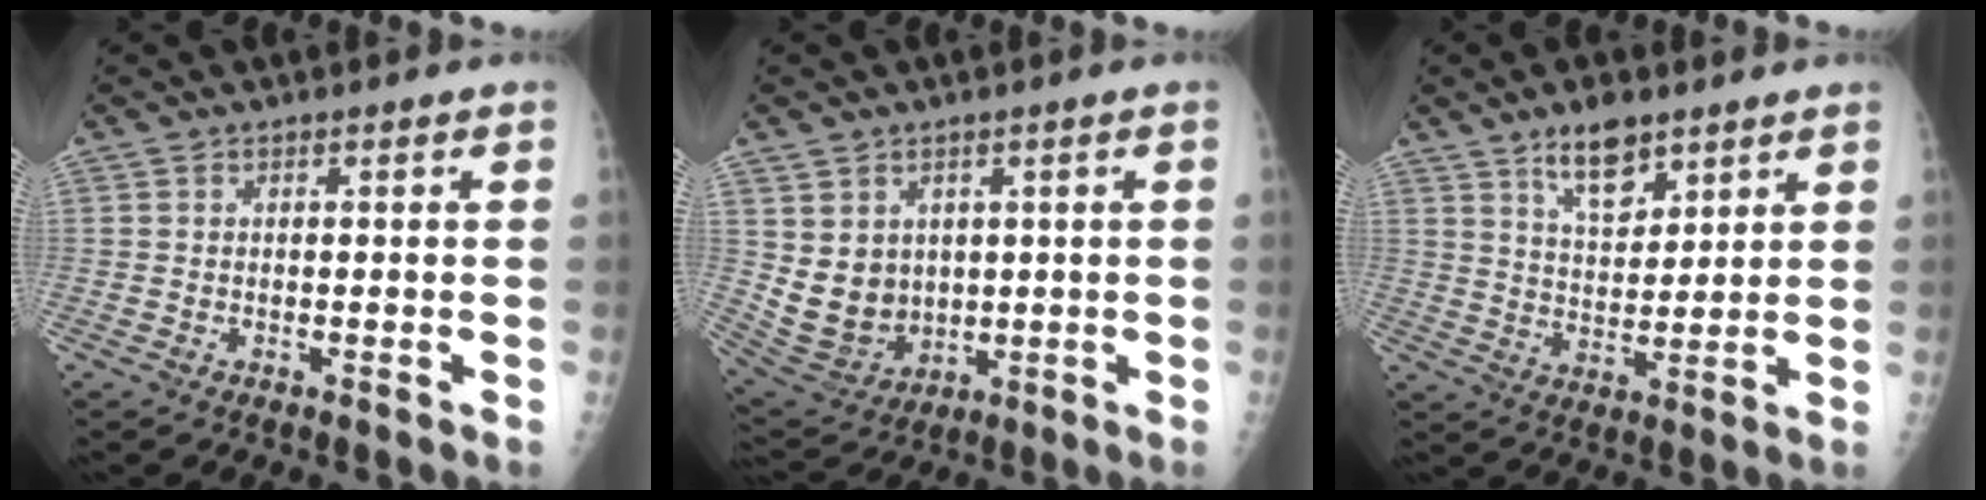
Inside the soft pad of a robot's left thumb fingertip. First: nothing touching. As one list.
[{"total": 9.9, "force": [1.8, 8.6, 4.6], "torque": [-0.050, -0.018, 0.063]}, {"total": 8.8, "force": [5.8, 4.1, 5.3], "torque": [-0.065, -0.036, 0.104]}]